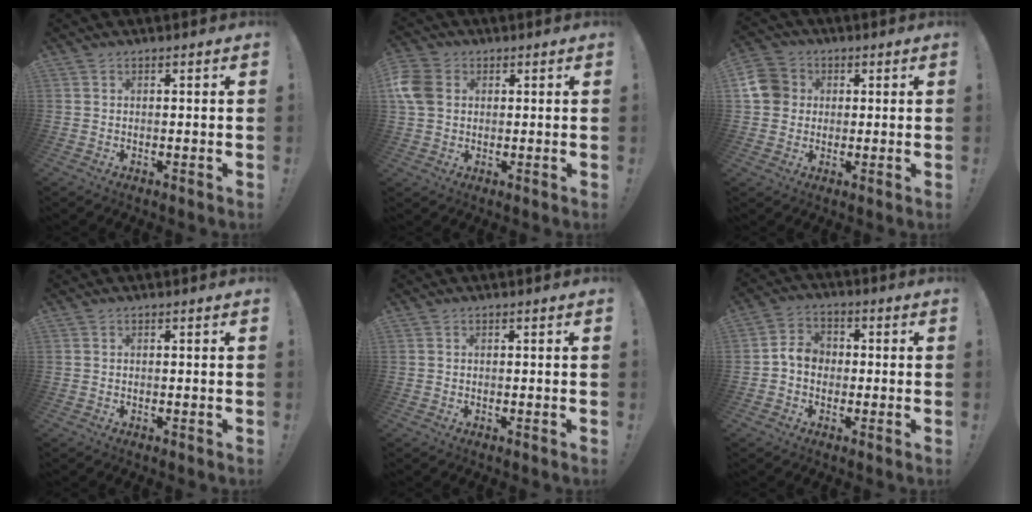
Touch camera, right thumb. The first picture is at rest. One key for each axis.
{"total": 9.1, "fx": 1.5, "fy": 7.2, "fz": 5.4, "tx": -0.103, "ty": 0.007, "tz": 0.033}
{"total": 8.8, "fx": 1.2, "fy": 8.0, "fz": 3.4, "tx": -0.064, "ty": 0.011, "tz": 0.027}
{"total": 0.0}
{"total": 0.0}
{"total": 6.6, "fx": -0.7, "fy": 5.4, "fz": 3.7, "tx": -0.056, "ty": 0.020, "tz": -0.009}